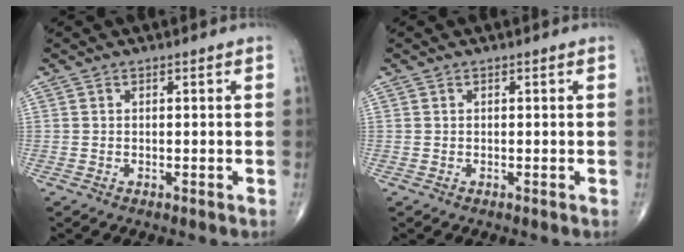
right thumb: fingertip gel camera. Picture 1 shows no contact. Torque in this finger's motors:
{"motor_torque": [-0.01, 0.03, -0.10, -0.04, 0.01]}